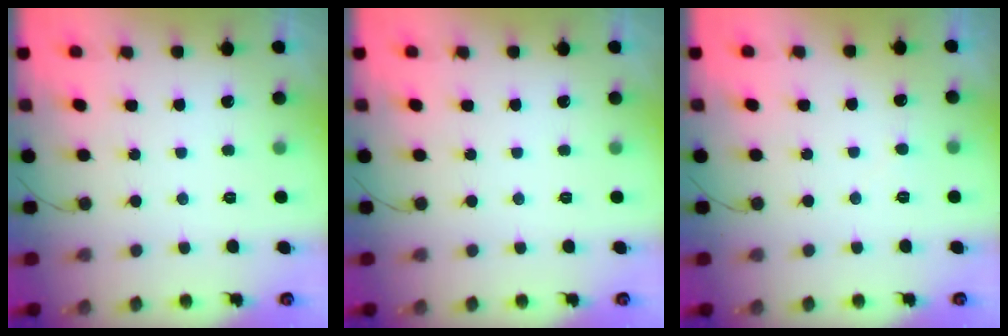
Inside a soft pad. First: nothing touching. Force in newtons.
{"total": 0.0}
{"total": 3.7, "press": 3.7, "slide": 0.3}